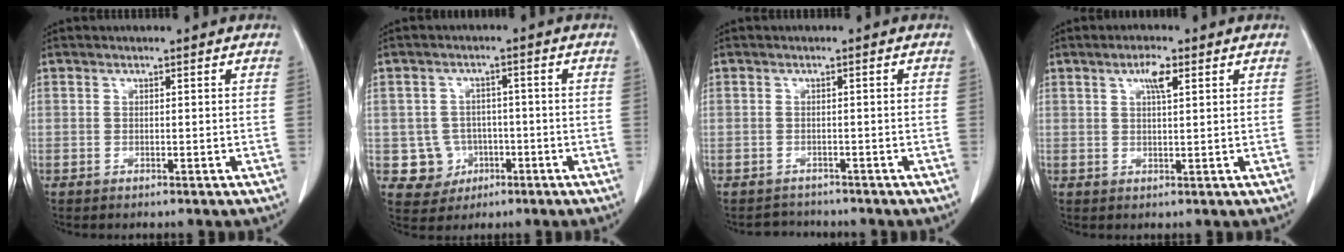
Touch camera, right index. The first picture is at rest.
{"total": 5.7, "force": [-1.3, 5.5, 0.8], "torque": [-0.008, 0.009, -0.012]}
{"total": 2.1, "force": [-2.0, 0.7, -0.6], "torque": [0.008, -0.005, -0.030]}
{"total": 3.1, "force": [1.4, 0.5, 2.7], "torque": [-0.051, 0.002, 0.024]}